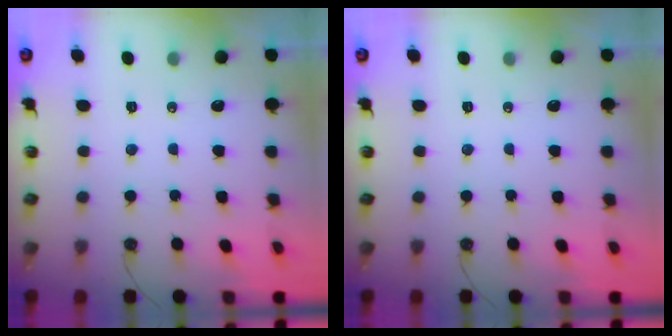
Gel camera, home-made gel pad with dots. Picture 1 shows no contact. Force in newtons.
{"total": 0.0}